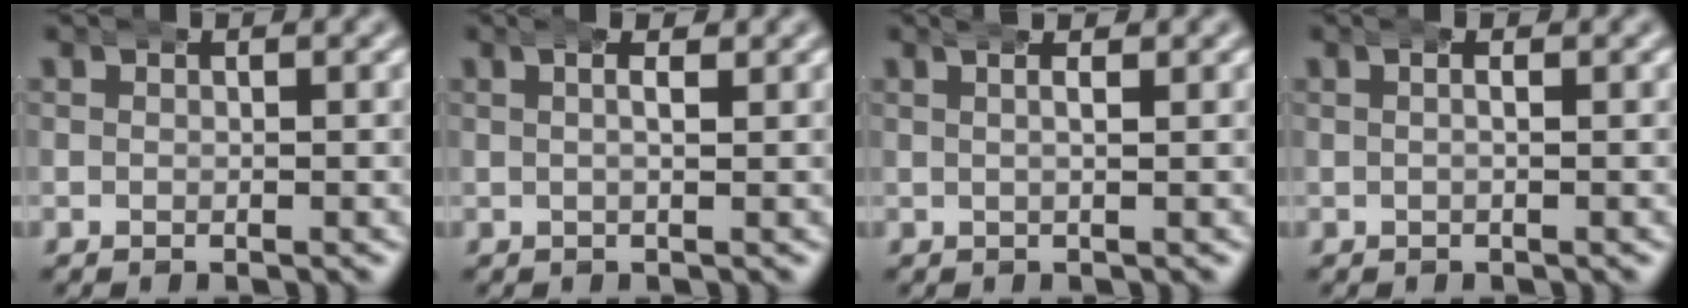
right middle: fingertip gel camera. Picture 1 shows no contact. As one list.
[{"total": 2.4, "force": [1.1, 0.7, 2.0], "torque": [-0.016, 0.018, 0.004]}, {"total": 2.7, "force": [1.5, 1.0, 2.1], "torque": [-0.017, 0.020, 0.008]}, {"total": 1.2, "force": [0.3, 0.2, 1.1], "torque": [-0.010, 0.011, -0.003]}]